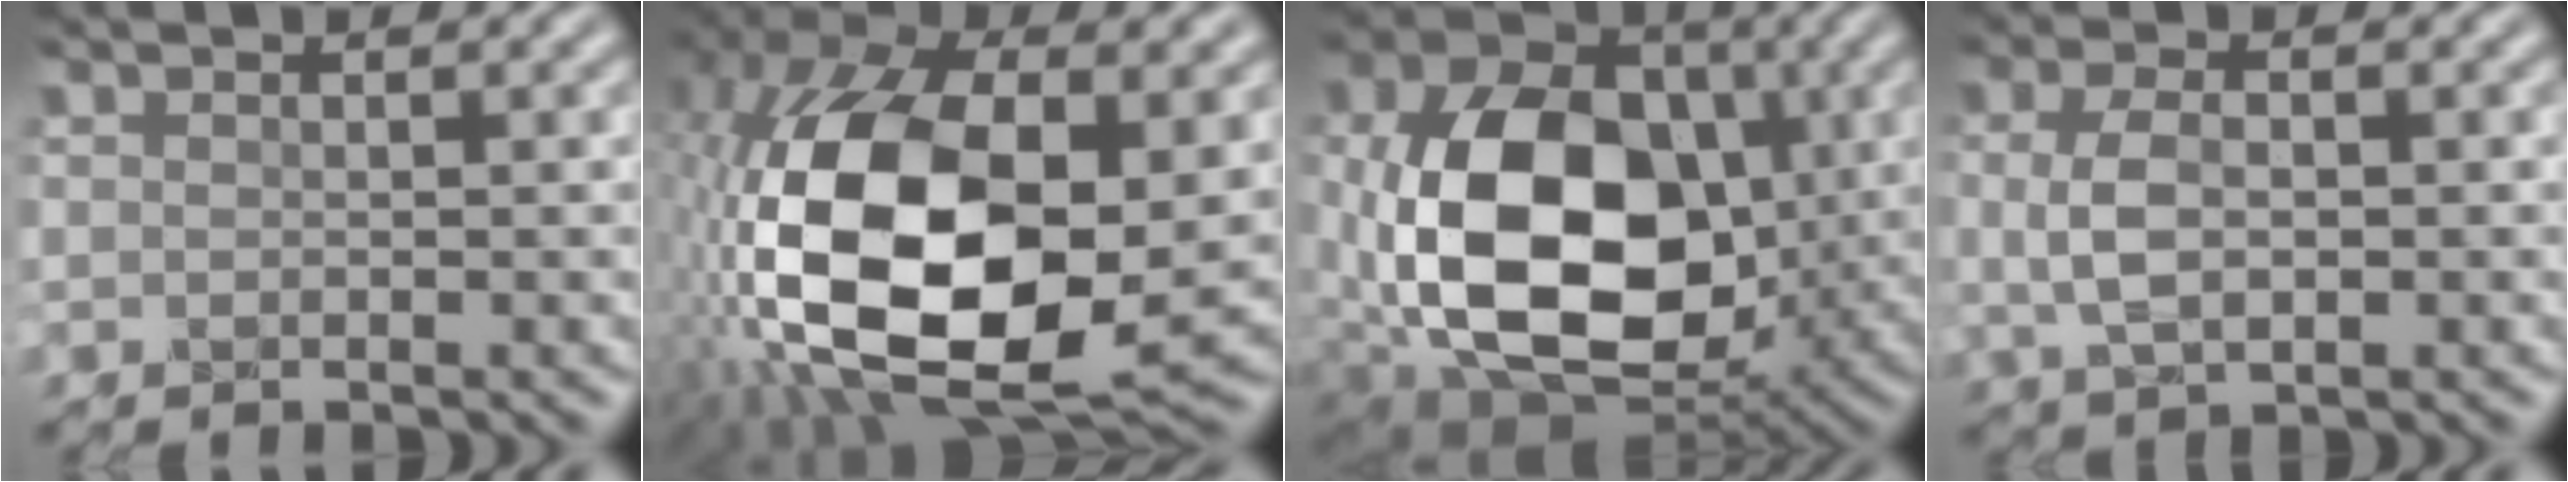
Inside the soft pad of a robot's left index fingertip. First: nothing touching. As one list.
[{"total": 16.9, "force": [-2.5, 8.4, 14.5], "torque": [-0.305, -0.005, -0.052]}, {"total": 14.8, "force": [-1.2, 10.0, 10.8], "torque": [-0.217, -0.024, -0.022]}, {"total": 3.3, "force": [-0.4, 1.7, 2.8], "torque": [-0.063, 0.002, -0.009]}]